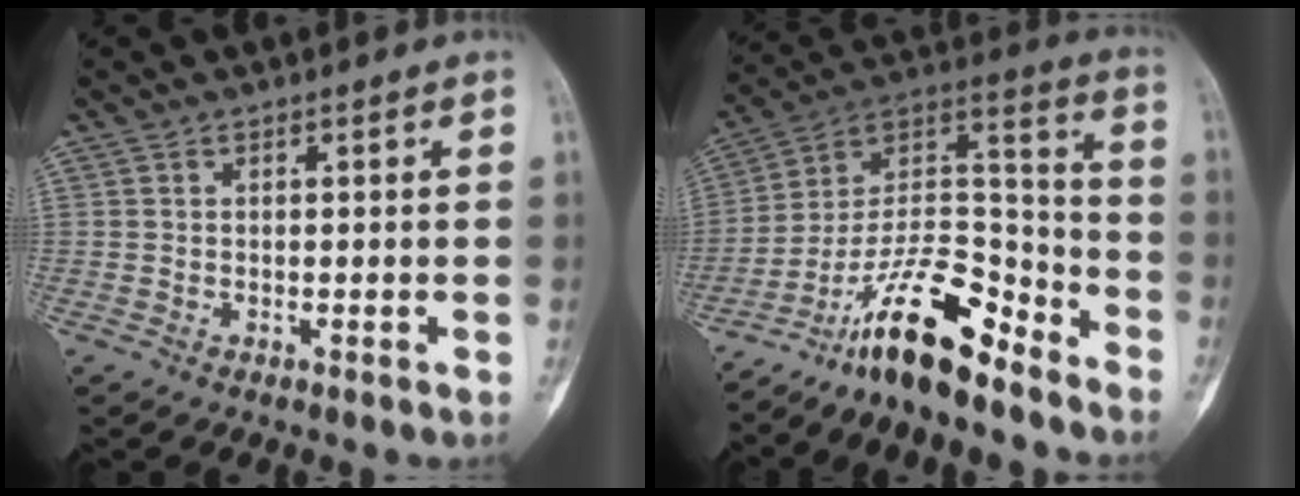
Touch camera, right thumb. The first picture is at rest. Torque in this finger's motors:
{"motor_torque": [0.61, 0.51, 1.63, -1.14, 0.14]}